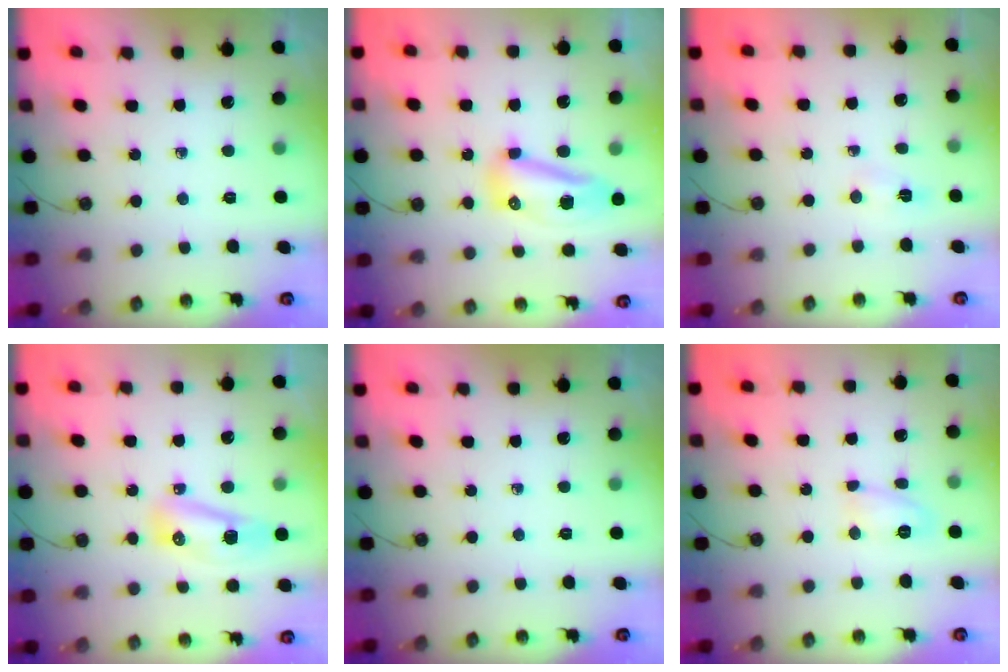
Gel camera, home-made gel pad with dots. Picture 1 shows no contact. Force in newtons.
{"total": 10.0, "press": 9.9, "slide": 1.3}
{"total": 2.3, "press": 2.3, "slide": 0.3}
{"total": 10.9, "press": 9.3, "slide": 5.7}
{"total": 0.0}
{"total": 7.0, "press": 6.9, "slide": 0.7}